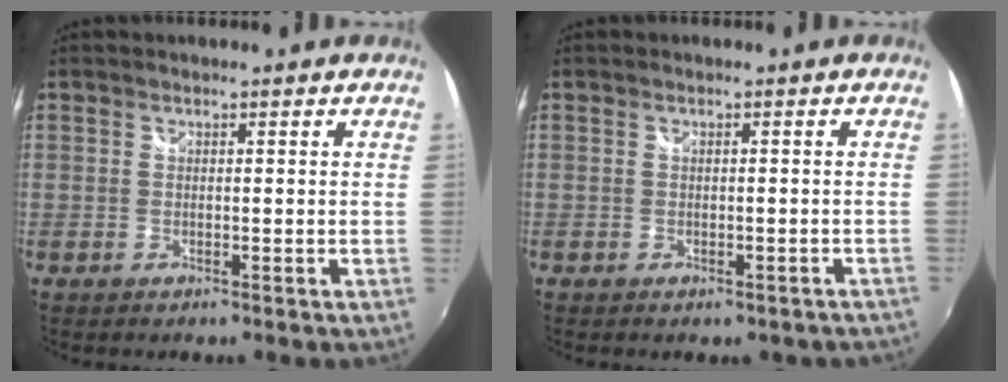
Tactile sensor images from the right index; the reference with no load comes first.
{"total": 3.7, "force": [-3.0, 1.7, 1.4], "torque": [-0.025, -0.008, -0.027]}